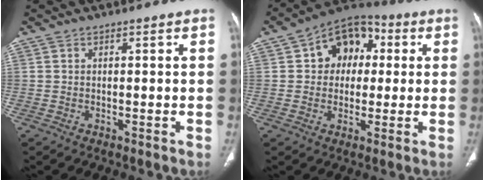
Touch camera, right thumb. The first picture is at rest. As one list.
[{"total": 11.8, "force": [2.2, 9.1, 7.2], "torque": [-0.062, 0.019, 0.023]}]